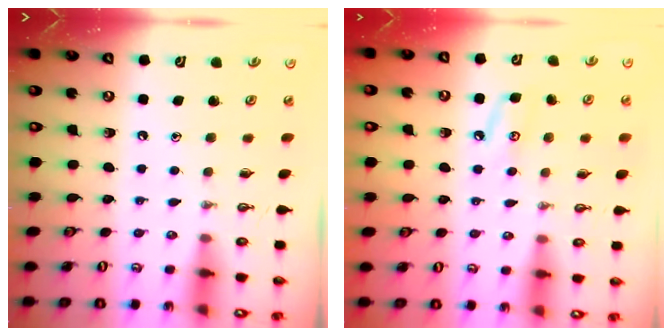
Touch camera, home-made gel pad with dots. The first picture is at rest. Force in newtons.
{"total": 6.0, "press": 6.0, "slide": 0.5}